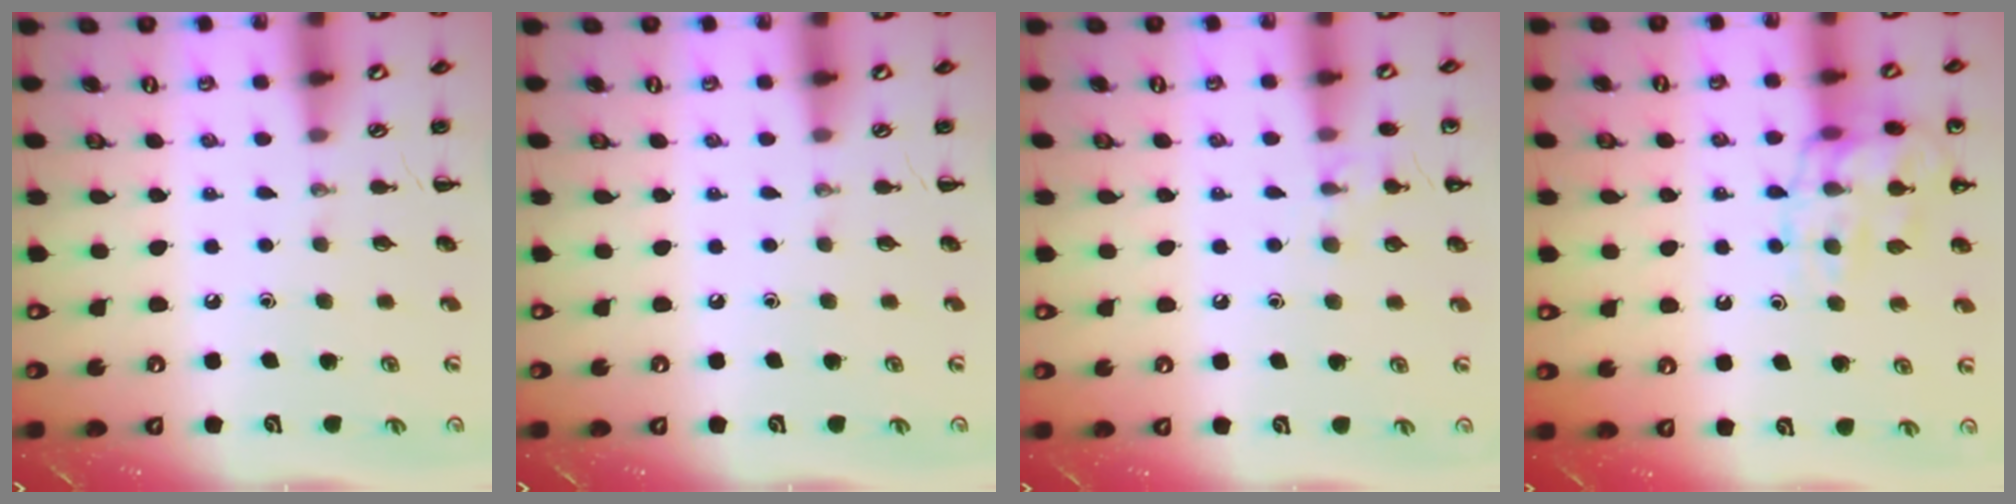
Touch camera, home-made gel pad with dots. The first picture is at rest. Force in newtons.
{"total": 0.0}
{"total": 8.1, "press": 7.8, "slide": 2.1}
{"total": 16.3, "press": 16.2, "slide": 2.1}